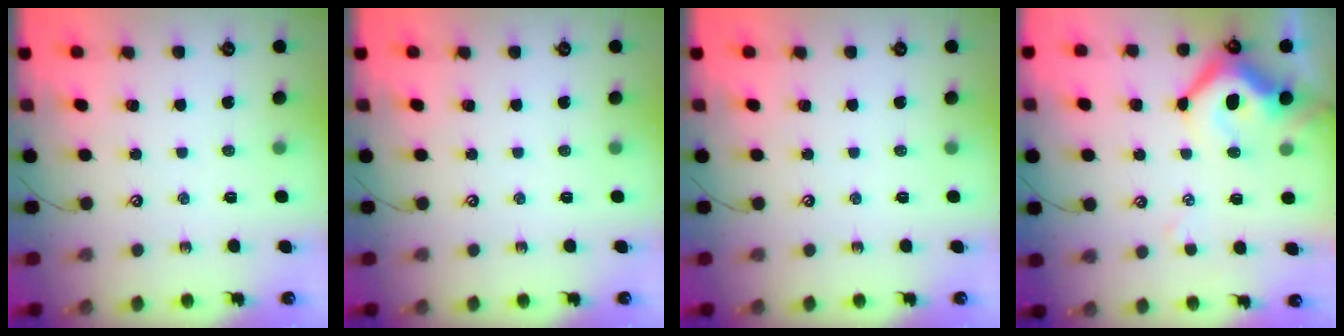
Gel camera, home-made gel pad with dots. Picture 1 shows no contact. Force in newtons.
{"total": 0.0}
{"total": 0.0}
{"total": 8.5, "press": 8.3, "slide": 1.8}